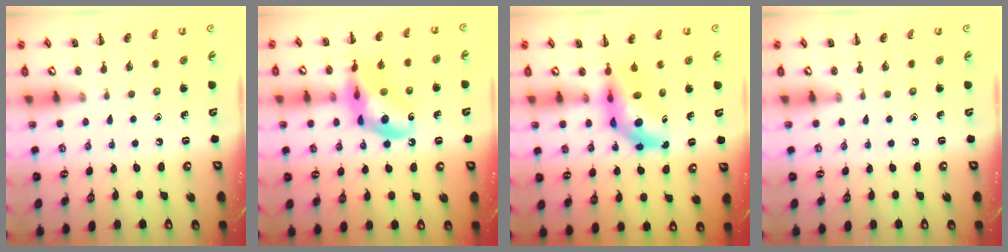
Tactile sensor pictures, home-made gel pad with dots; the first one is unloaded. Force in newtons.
{"total": 15.2, "press": 14.8, "slide": 3.4}
{"total": 7.0, "press": 6.7, "slide": 2.1}
{"total": 0.0}